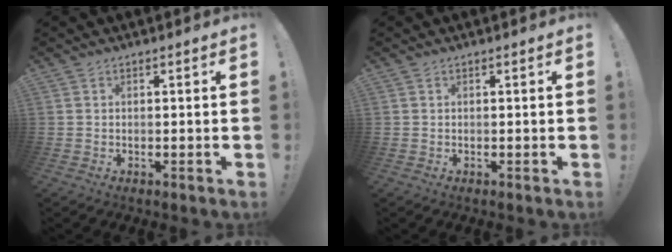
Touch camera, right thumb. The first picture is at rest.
{"total": 0.0}